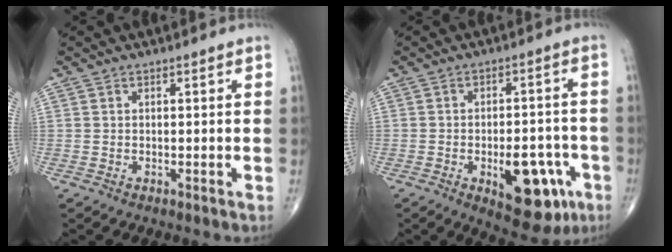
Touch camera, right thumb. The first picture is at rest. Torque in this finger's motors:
{"motor_torque": [2.20, 1.88, 1.79, -0.98, 0.28]}